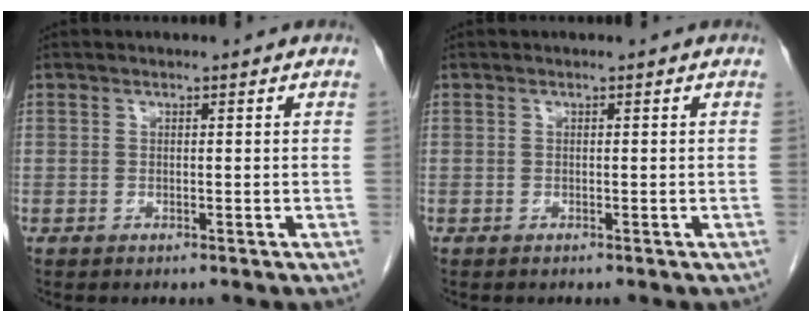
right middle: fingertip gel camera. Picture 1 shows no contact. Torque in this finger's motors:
{"motor_torque": [-0.02, 0.11, -0.02, -0.01]}